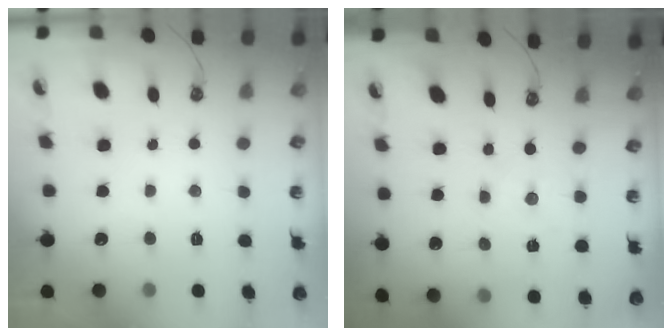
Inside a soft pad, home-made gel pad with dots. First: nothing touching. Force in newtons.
{"total": 0.0}